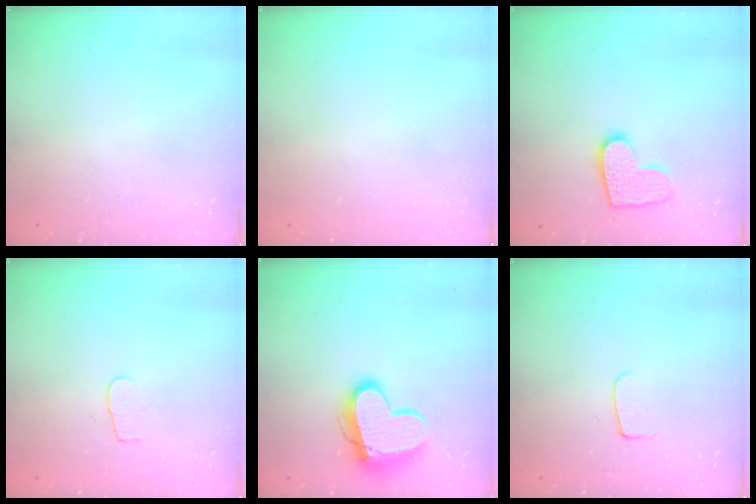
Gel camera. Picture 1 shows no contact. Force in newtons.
{"total": 0.0}
{"total": 10.8, "press": 10.8, "slide": 0.7}
{"total": 3.6, "press": 3.6, "slide": 0.4}
{"total": 14.0, "press": 14.0, "slide": 0.6}
{"total": 5.3, "press": 5.2, "slide": 0.6}